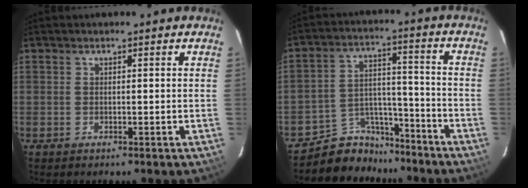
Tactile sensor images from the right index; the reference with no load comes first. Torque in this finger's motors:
{"motor_torque": [0.55, -0.78, -0.12, -0.09]}